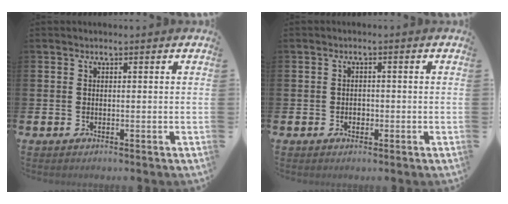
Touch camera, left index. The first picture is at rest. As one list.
[{"total": 1.1, "force": [-0.3, 1.0, 0.4], "torque": [0.000, 0.002, -0.009]}]